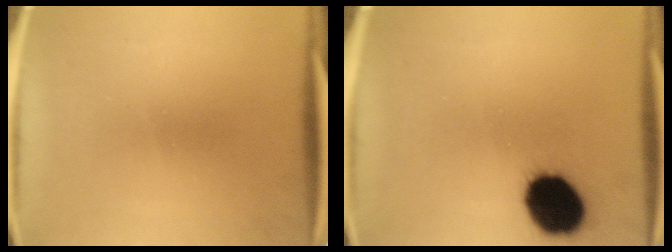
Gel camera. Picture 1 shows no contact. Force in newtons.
{"total": 15.8}